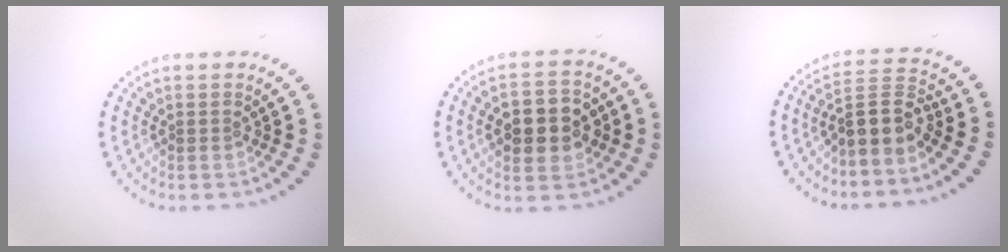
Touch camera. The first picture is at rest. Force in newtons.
{"total": 5.6, "press": 5.5, "slide": 0.4}
{"total": 3.5, "press": 2.7, "slide": 2.2}